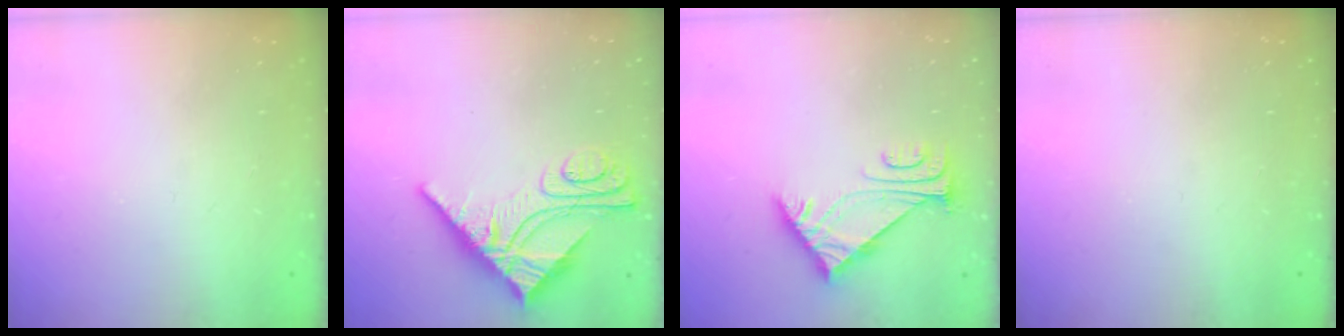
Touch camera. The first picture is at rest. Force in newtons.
{"total": 11.8, "press": 11.7, "slide": 1.2}
{"total": 5.9, "press": 5.8, "slide": 1.2}
{"total": 0.0}